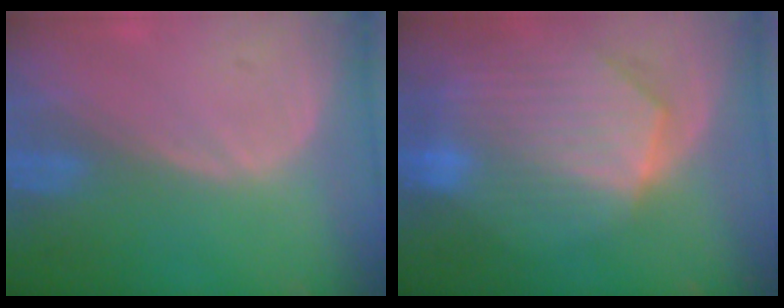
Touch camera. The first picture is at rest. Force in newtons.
{"total": 10.3, "press": 9.0, "slide": 5.1}